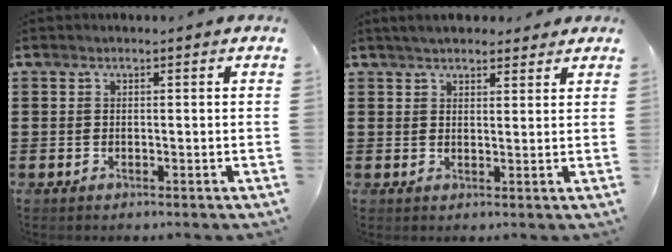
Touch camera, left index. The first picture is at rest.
{"total": 3.4, "force": [3.1, 1.3, 0.7], "torque": [-0.022, 0.002, 0.058]}